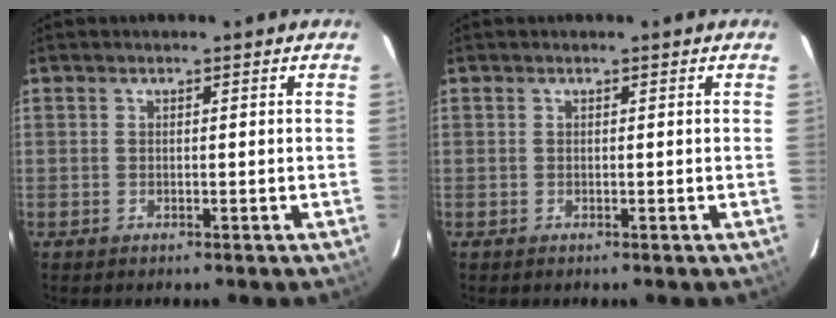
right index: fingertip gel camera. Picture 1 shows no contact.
{"total": 0.0}